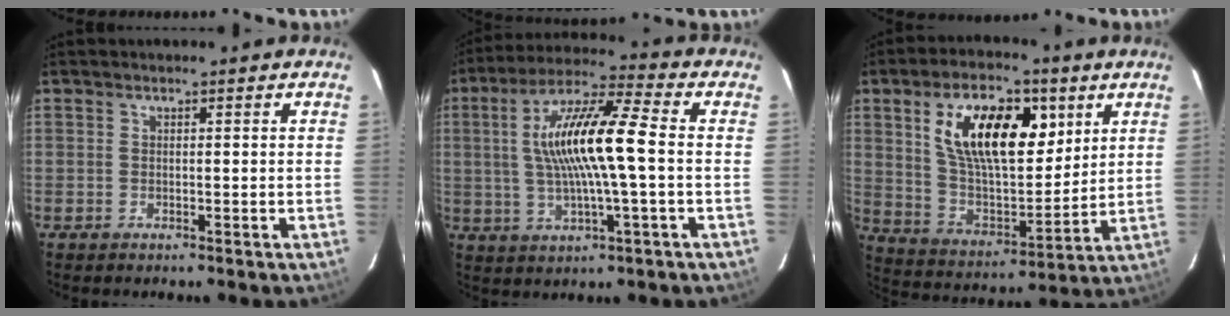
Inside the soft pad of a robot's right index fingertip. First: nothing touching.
{"total": 14.8, "force": [0.5, 1.9, 14.7], "torque": [-0.276, 0.016, 0.006]}
{"total": 19.4, "force": [7.4, 9.3, 15.3], "torque": [-0.270, 0.011, 0.137]}